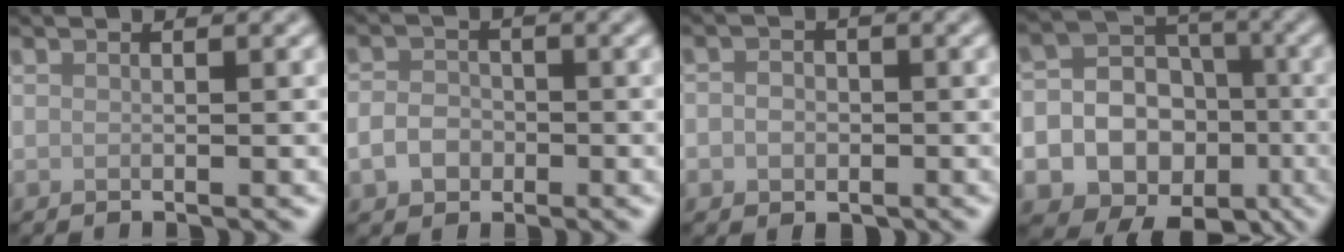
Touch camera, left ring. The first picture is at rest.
{"total": 2.6, "force": [-0.9, 2.1, 1.2], "torque": [-0.020, -0.001, -0.022]}
{"total": 2.5, "force": [-0.3, 2.2, 1.2], "torque": [-0.001, 0.003, -0.019]}
{"total": 21.9, "force": [-7.5, 19.7, 5.8], "torque": [-0.136, -0.027, -0.133]}